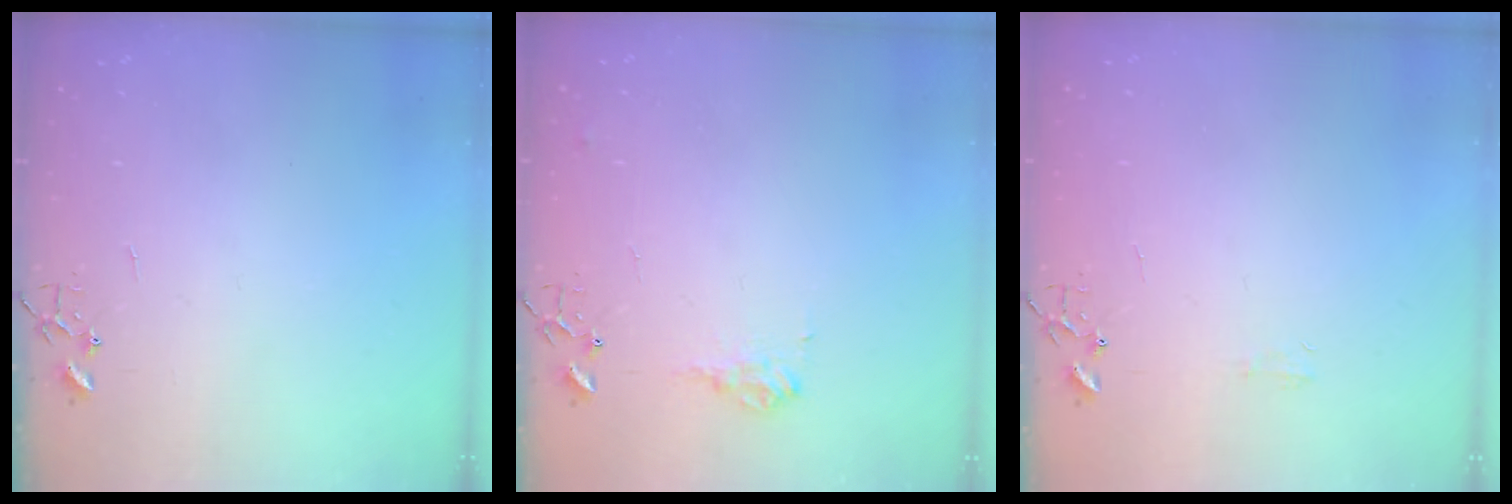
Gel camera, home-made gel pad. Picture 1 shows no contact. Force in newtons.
{"total": 9.8, "press": 9.7, "slide": 0.9}
{"total": 4.6, "press": 4.5, "slide": 0.5}